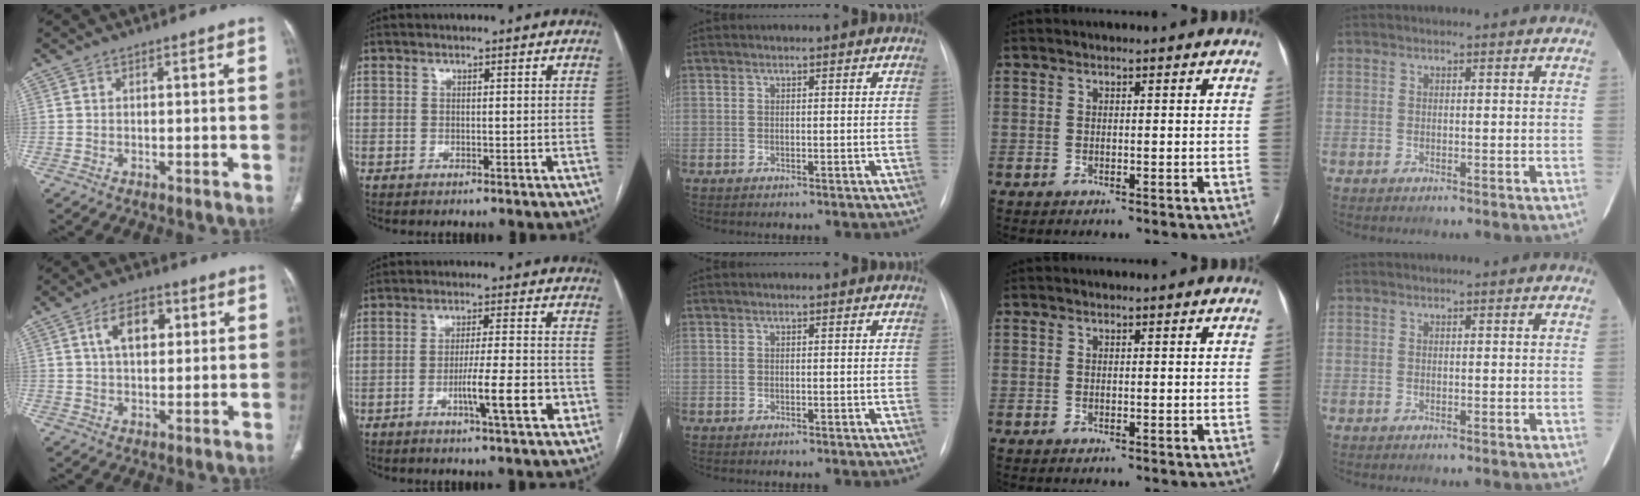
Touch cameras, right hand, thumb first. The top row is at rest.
{"thumb": {"total": 7.9, "force": [2.4, 4.6, 5.9], "torque": [-0.083, 0.005, 0.038]}, "index": {"total": 7.6, "force": [-2.8, 0.4, 7.0], "torque": [-0.110, -0.005, -0.044]}}